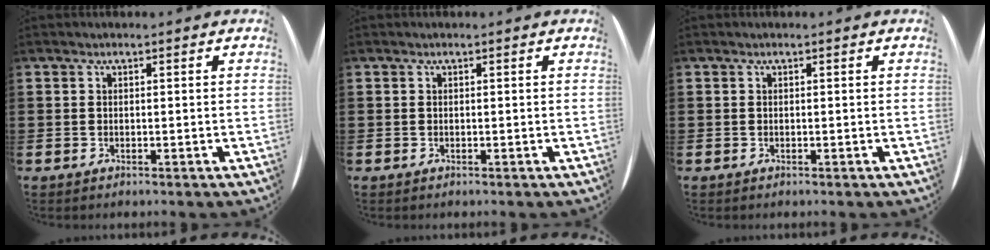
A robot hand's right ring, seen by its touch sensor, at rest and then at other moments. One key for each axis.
{"total": 0.0}
{"total": 0.0}